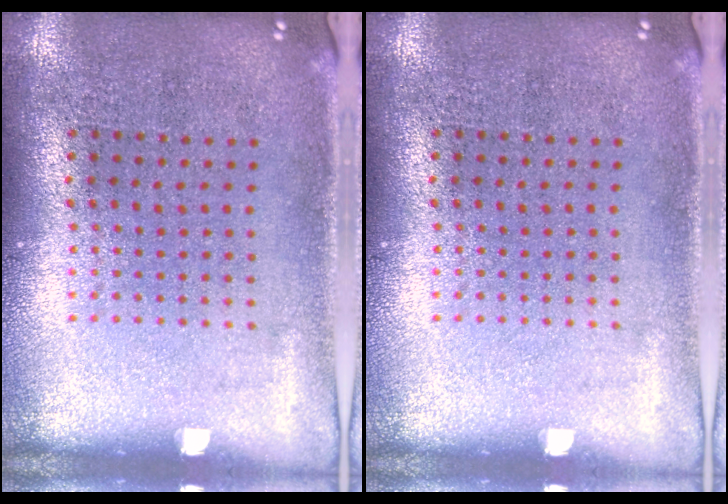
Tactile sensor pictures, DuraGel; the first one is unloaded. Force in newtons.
{"total": 0.0}